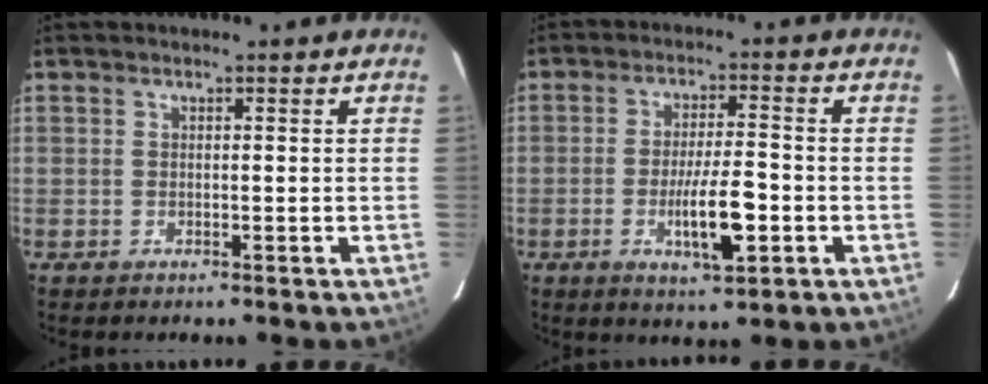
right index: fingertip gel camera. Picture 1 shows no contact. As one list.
[{"total": 8.0, "force": [-2.5, 1.3, 7.5], "torque": [-0.128, -0.006, -0.040]}]